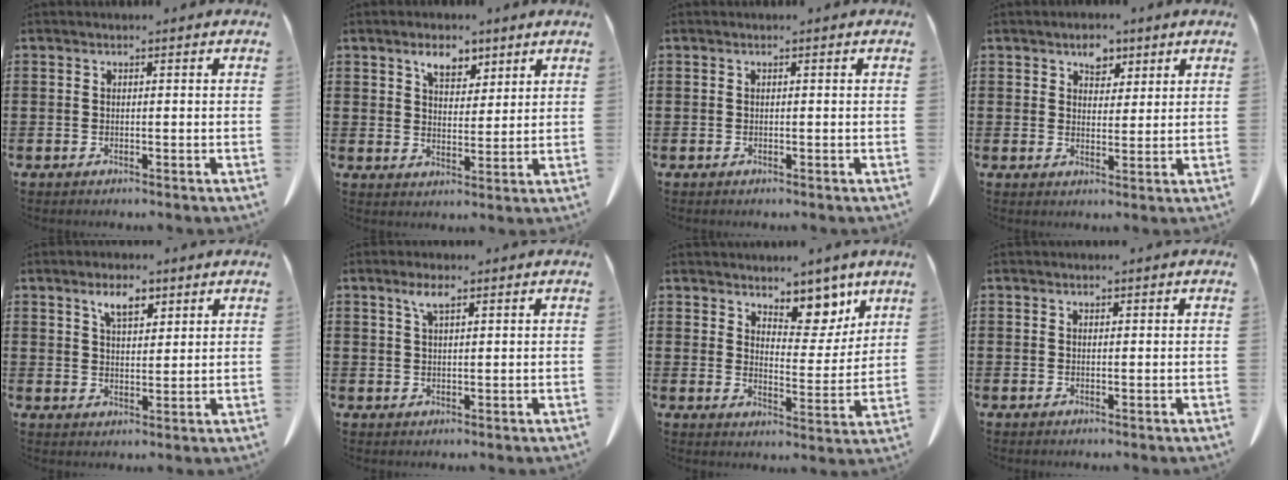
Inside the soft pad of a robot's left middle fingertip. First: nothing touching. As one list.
[{"total": 5.2, "force": [3.8, 2.7, 2.2], "torque": [-0.039, -0.002, 0.069]}, {"total": 0.0}, {"total": 3.9, "force": [2.7, 2.5, 1.3], "torque": [-0.021, 0.004, 0.048]}, {"total": 4.7, "force": [3.2, 1.9, 2.9], "torque": [-0.049, -0.003, 0.054]}, {"total": 3.2, "force": [1.9, 0.9, 2.4], "torque": [-0.053, 0.003, 0.033]}, {"total": 7.8, "force": [6.7, 3.1, 2.6], "torque": [-0.046, -0.042, 0.119]}, {"total": 0.6, "force": [0.5, 0.4, 0.1], "torque": [-0.005, 0.000, 0.011]}]